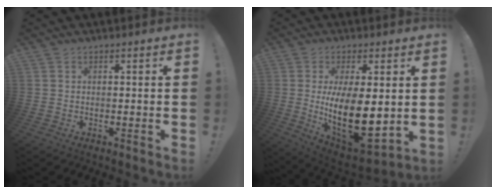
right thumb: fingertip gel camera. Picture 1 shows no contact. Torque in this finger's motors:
{"motor_torque": [1.82, 3.19, 2.29, -0.42, 0.72]}